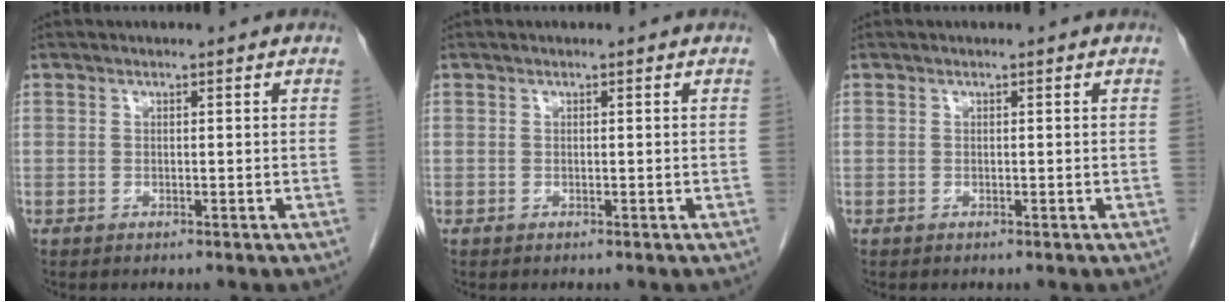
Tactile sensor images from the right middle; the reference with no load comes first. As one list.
[{"total": 0.0}, {"total": 0.0}]